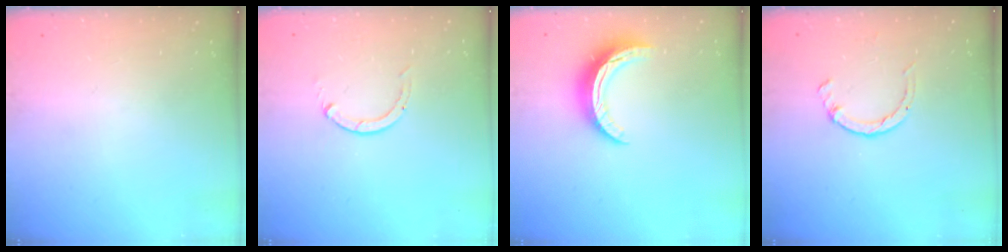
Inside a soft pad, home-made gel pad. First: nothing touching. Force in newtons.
{"total": 0.0}
{"total": 9.9, "press": 9.9, "slide": 0.7}
{"total": 2.6, "press": 2.6, "slide": 0.4}